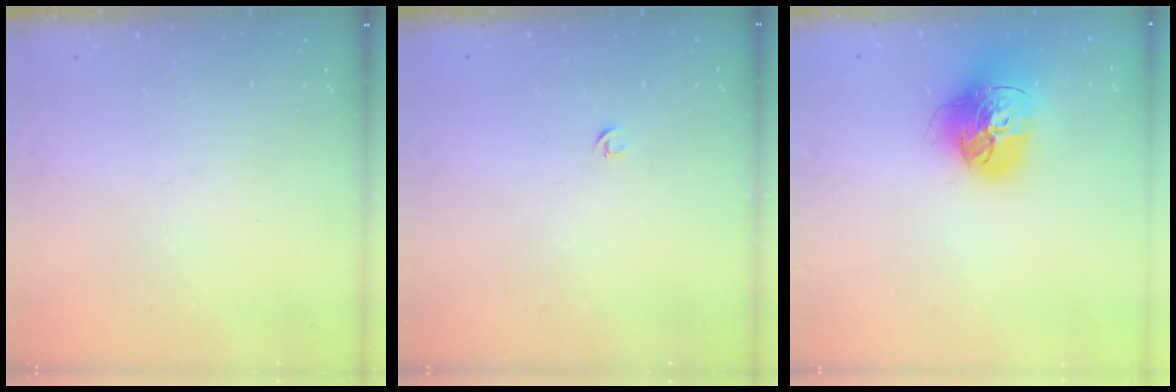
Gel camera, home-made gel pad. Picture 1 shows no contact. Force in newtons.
{"total": 2.7, "press": 2.6, "slide": 0.6}
{"total": 18.4, "press": 18.3, "slide": 1.8}